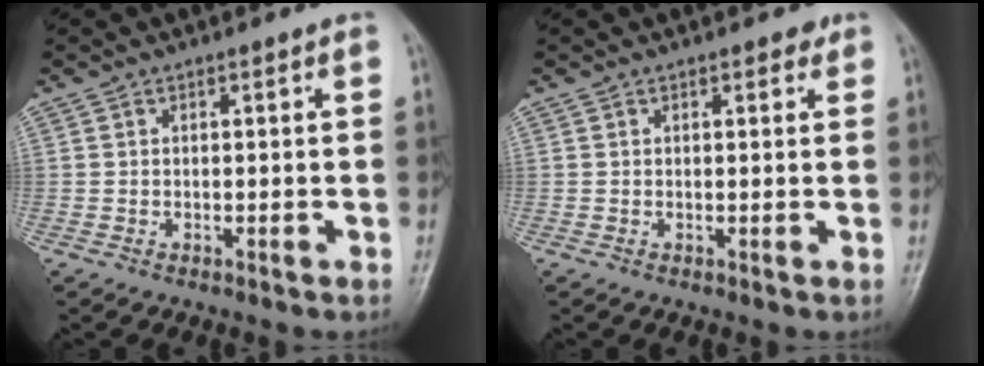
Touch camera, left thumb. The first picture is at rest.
{"total": 1.5, "force": [0.9, 0.8, 0.8], "torque": [0.000, -0.002, 0.008]}